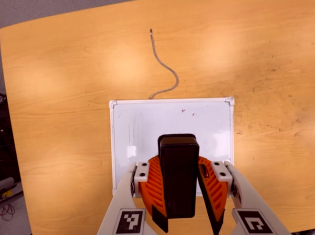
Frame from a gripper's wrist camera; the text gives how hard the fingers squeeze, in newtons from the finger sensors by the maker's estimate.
{"total": 9.7, "left": 9.7, "right": 9.7}